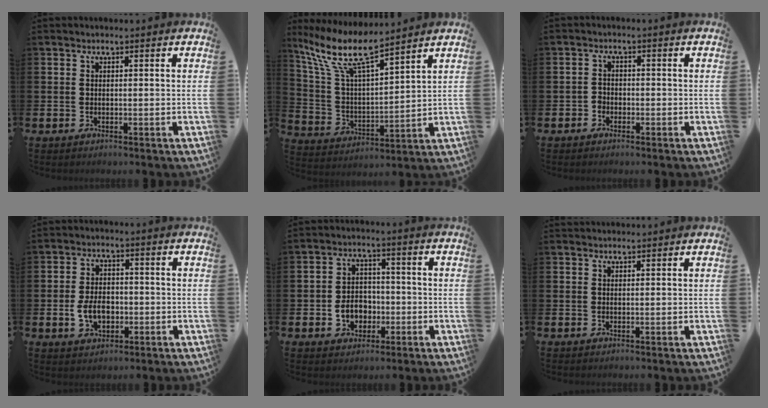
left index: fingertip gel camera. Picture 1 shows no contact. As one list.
[{"total": 10.2, "force": [8.5, 1.9, 5.3], "torque": [-0.140, -0.043, 0.147]}, {"total": 1.7, "force": [-1.1, 1.3, 0.2], "torque": [-0.013, 0.008, -0.024]}, {"total": 4.9, "force": [-1.0, 3.4, 3.4], "torque": [-0.054, 0.005, -0.021]}, {"total": 4.9, "force": [-1.3, 4.1, 2.4], "torque": [-0.044, 0.007, -0.029]}, {"total": 1.0, "force": [1.0, 0.2, 0.0], "torque": [0.007, 0.000, 0.016]}]